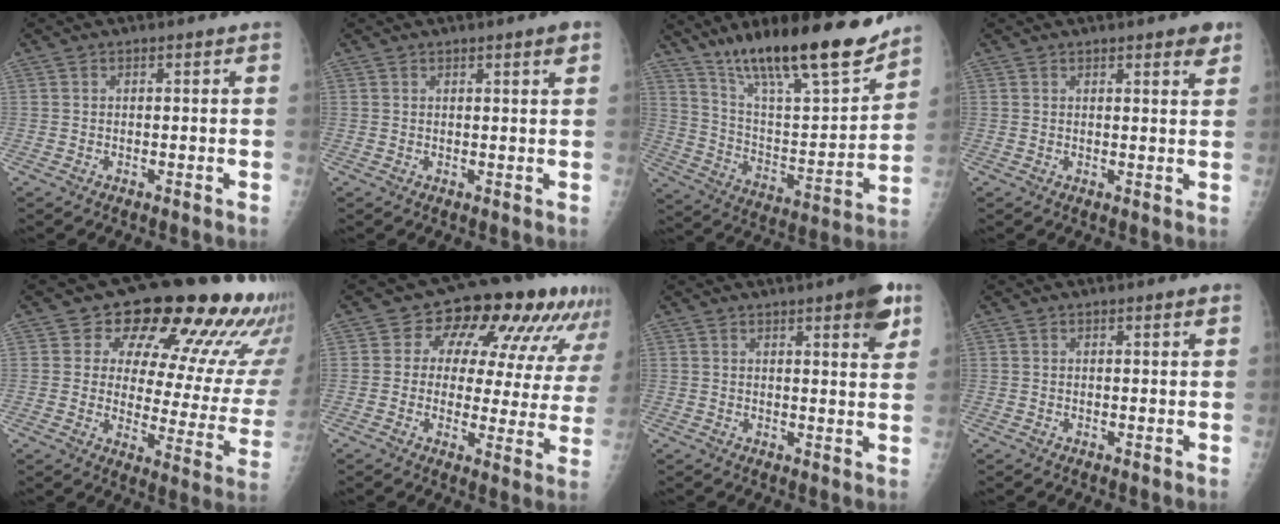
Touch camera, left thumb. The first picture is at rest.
{"total": 2.0, "force": [1.2, 0.0, 1.6], "torque": [-0.018, -0.006, 0.016]}
{"total": 24.1, "force": [18.0, 5.0, 15.2], "torque": [-0.219, -0.082, 0.305]}
{"total": 3.5, "force": [2.3, 0.9, 2.5], "torque": [-0.018, -0.010, 0.026]}
{"total": 22.5, "force": [15.7, 9.1, 13.3], "torque": [-0.119, -0.083, 0.191]}
{"total": 18.2, "force": [9.3, 9.8, 12.1], "torque": [-0.113, -0.007, 0.108]}
{"total": 7.6, "force": [4.3, 1.8, 6.0], "torque": [-0.060, -0.016, 0.051]}
{"total": 0.8, "force": [0.6, 0.1, 0.6], "torque": [-0.001, -0.002, 0.009]}